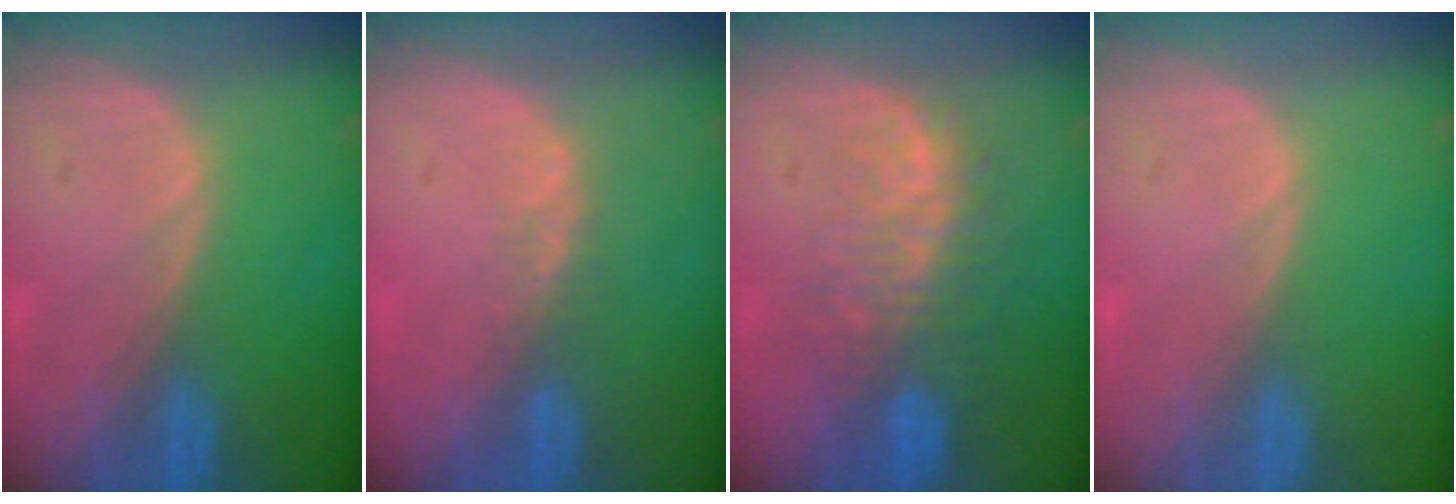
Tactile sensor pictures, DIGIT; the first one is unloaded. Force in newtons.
{"total": 2.1, "press": 1.7, "slide": 1.2}
{"total": 9.4, "press": 8.1, "slide": 4.7}
{"total": 0.0}